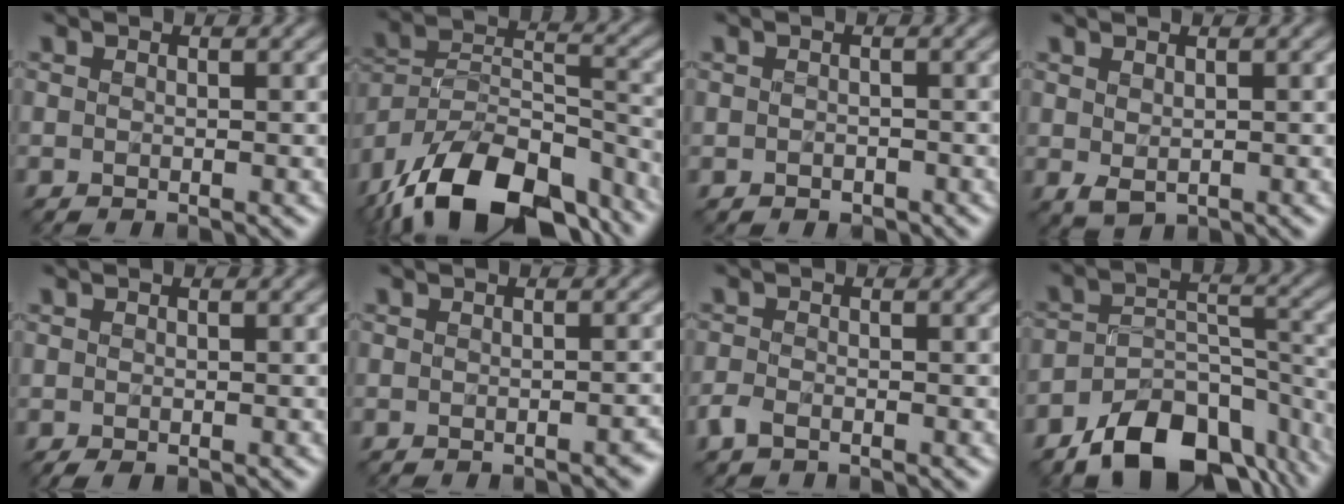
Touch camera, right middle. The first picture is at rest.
{"total": 16.4, "force": [-12.5, 7.2, 7.7], "torque": [-0.156, -0.006, -0.199]}
{"total": 0.6, "force": [-0.4, 0.5, 0.0], "torque": [0.005, -0.003, -0.007]}
{"total": 0.9, "force": [0.4, 0.7, 0.5], "torque": [-0.010, -0.002, 0.014]}
{"total": 0.9, "force": [-0.4, 0.5, 0.5], "torque": [-0.013, -0.005, -0.006]}
{"total": 1.2, "force": [-0.7, 0.2, 1.0], "torque": [-0.009, -0.004, -0.006]}
{"total": 1.3, "force": [-1.0, 0.6, 0.5], "torque": [-0.012, 0.000, -0.023]}
{"total": 11.2, "force": [-7.9, 5.6, 5.7], "torque": [-0.095, -0.007, -0.127]}